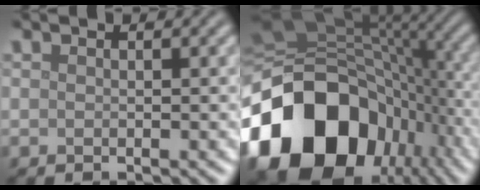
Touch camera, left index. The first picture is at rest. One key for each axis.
{"total": 20.5, "fx": -7.4, "fy": 14.9, "fz": 11.9, "tx": -0.283, "ty": -0.037, "tz": -0.116}